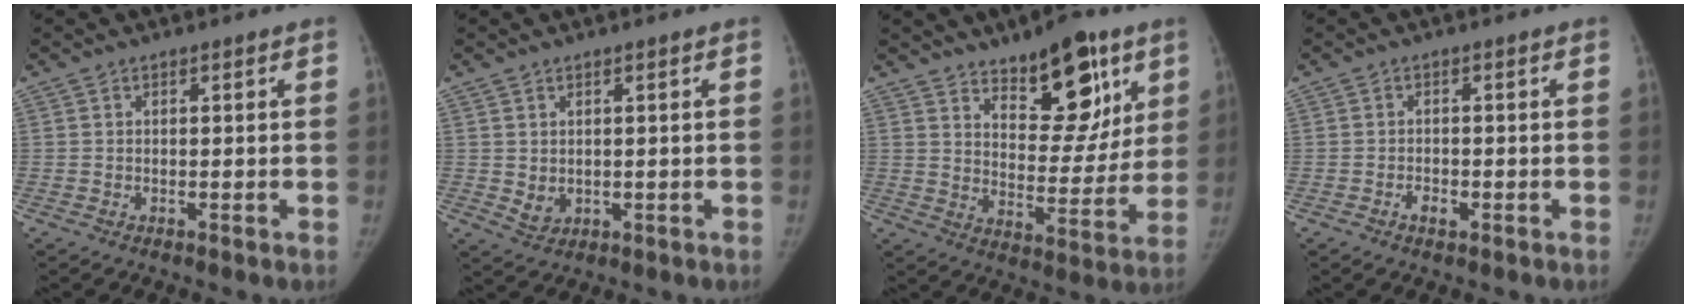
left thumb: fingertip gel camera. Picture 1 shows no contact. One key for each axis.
{"total": 2.8, "fx": 0.3, "fy": 2.1, "fz": 1.8, "tx": -0.022, "ty": -0.009, "tz": 0.016}
{"total": 16.3, "fx": 9.9, "fy": 7.4, "fz": 10.6, "tx": -0.090, "ty": -0.064, "tz": 0.153}
{"total": 2.0, "fx": -1.0, "fy": 1.2, "fz": 1.3, "tx": -0.018, "ty": 0.007, "tz": -0.015}